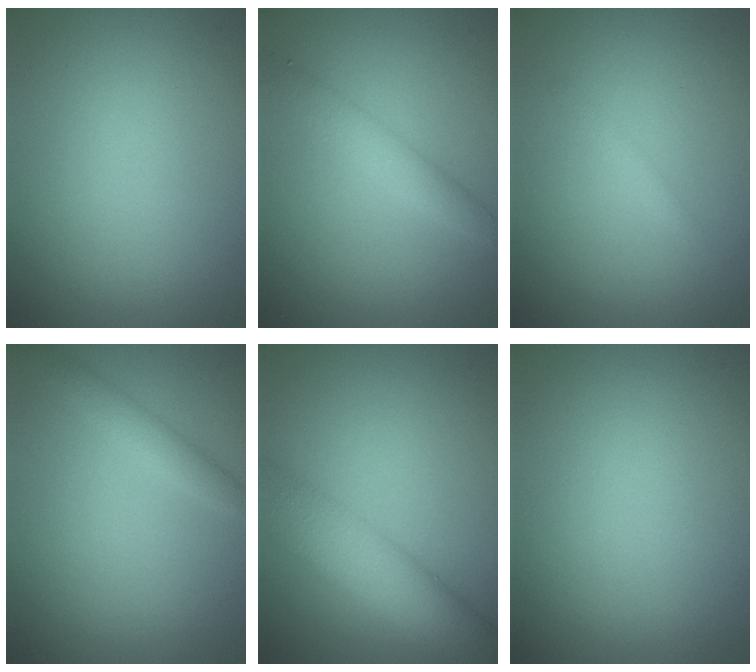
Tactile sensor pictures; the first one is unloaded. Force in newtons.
{"total": 2.7, "press": 2.6, "slide": 0.1}
{"total": 0.8, "press": 0.8, "slide": 0.1}
{"total": 1.7, "press": 1.7, "slide": 0.0}
{"total": 7.6, "press": 7.6, "slide": 0.4}
{"total": 0.0}